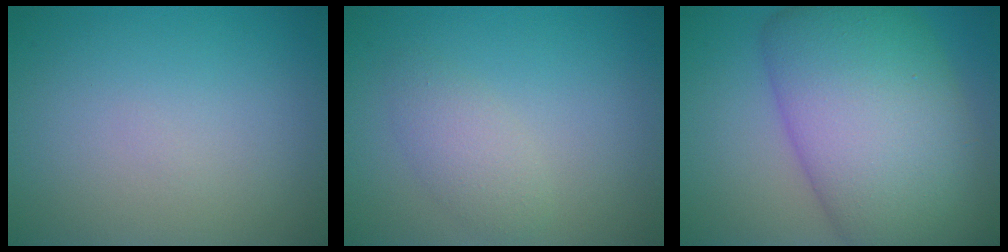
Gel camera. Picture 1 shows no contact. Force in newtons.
{"total": 2.1, "press": 2.1, "slide": 0.2}
{"total": 14.6, "press": 14.6, "slide": 0.6}